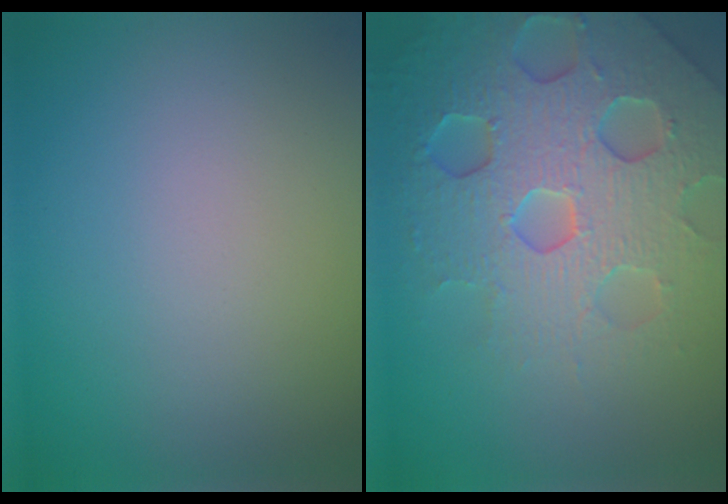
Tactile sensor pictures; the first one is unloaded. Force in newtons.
{"total": 7.3, "press": 7.1, "slide": 1.5}